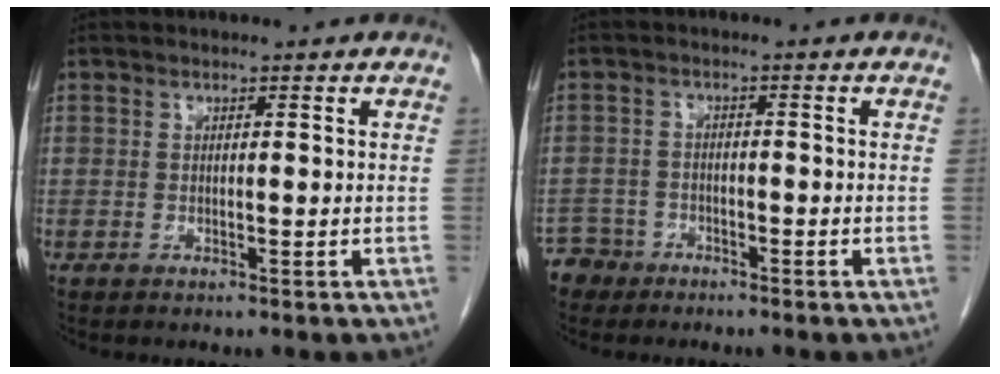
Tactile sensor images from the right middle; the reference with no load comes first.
{"total": 3.7, "force": [-3.0, 2.2, -0.7], "torque": [0.018, 0.005, -0.059]}